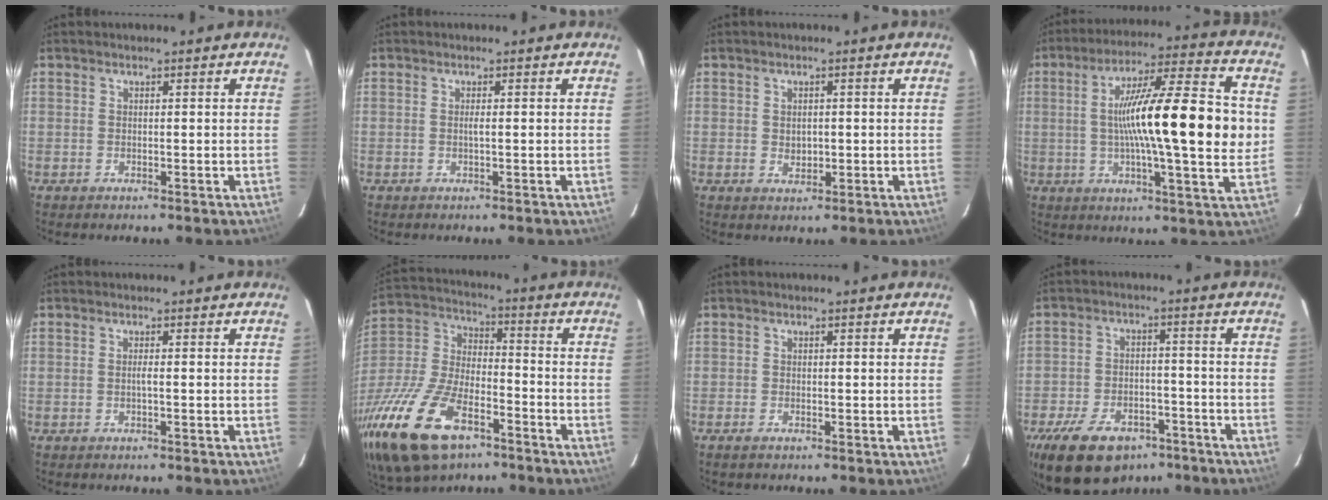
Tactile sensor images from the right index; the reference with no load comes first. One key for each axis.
{"total": 0.7, "fx": -0.1, "fy": -0.2, "fz": 0.6, "tx": -0.012, "ty": 0.001, "tz": -0.003}
{"total": 2.0, "fx": 0.0, "fy": 1.8, "fz": 1.1, "tx": -0.015, "ty": -0.001, "tz": 0.004}
{"total": 20.6, "fx": 1.0, "fy": 2.2, "fz": 20.5, "tx": -0.325, "ty": 0.016, "tz": 0.008}
{"total": 0.8, "fx": -0.2, "fy": -0.2, "fz": 0.7, "tx": -0.012, "ty": 0.002, "tz": -0.006}
{"total": 26.6, "fx": -15.0, "fy": 12.9, "fz": 17.8, "tx": -0.398, "ty": -0.028, "tz": -0.269}
{"total": 1.1, "fx": -0.8, "fy": 0.5, "fz": 0.6, "tx": -0.013, "ty": -0.003, "tz": -0.017}
{"total": 17.5, "fx": -11.3, "fy": 10.0, "fz": 8.8, "tx": -0.202, "ty": -0.001, "tz": -0.170}